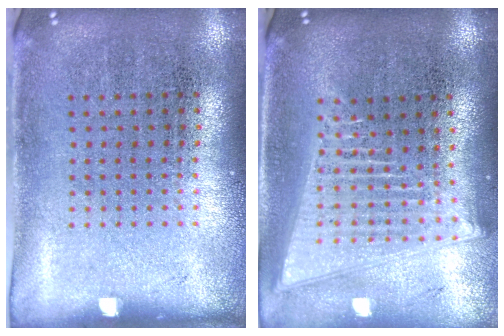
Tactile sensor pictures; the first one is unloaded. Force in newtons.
{"total": 2.1, "press": 1.8, "slide": 1.1}